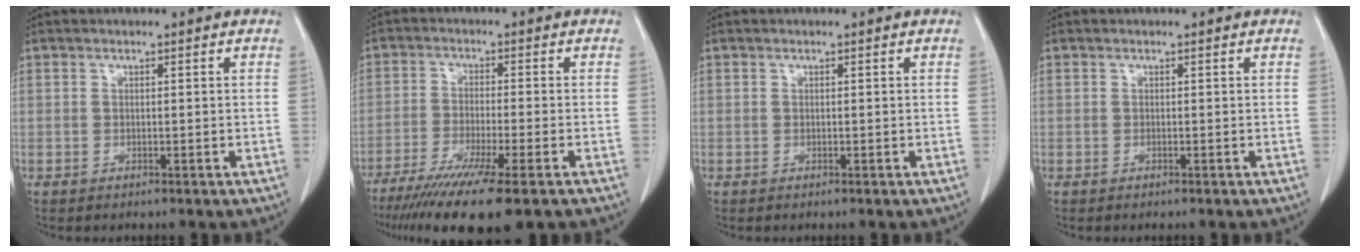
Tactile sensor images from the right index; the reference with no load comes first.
{"total": 12.9, "force": [-9.2, 0.2, 9.0], "torque": [-0.151, -0.038, -0.148]}
{"total": 0.0}
{"total": 0.0}